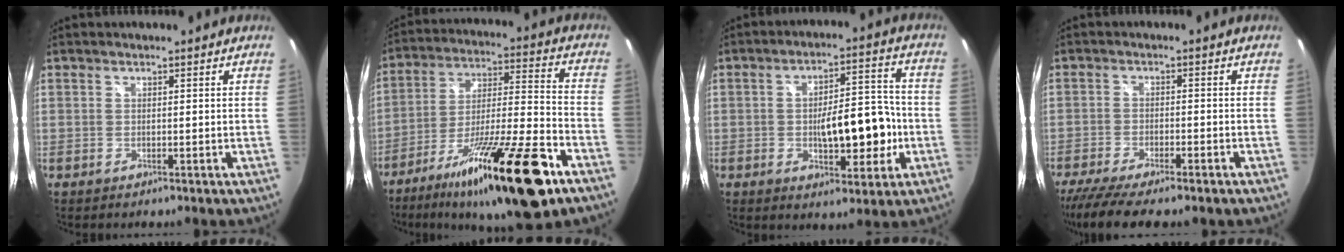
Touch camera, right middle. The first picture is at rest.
{"total": 24.1, "force": [-15.0, 3.2, 18.7], "torque": [-0.318, -0.027, -0.246]}
{"total": 11.8, "force": [-2.1, 4.9, 10.5], "torque": [-0.168, 0.015, -0.017]}
{"total": 10.3, "force": [-8.3, 1.6, 5.9], "torque": [-0.135, -0.040, -0.139]}